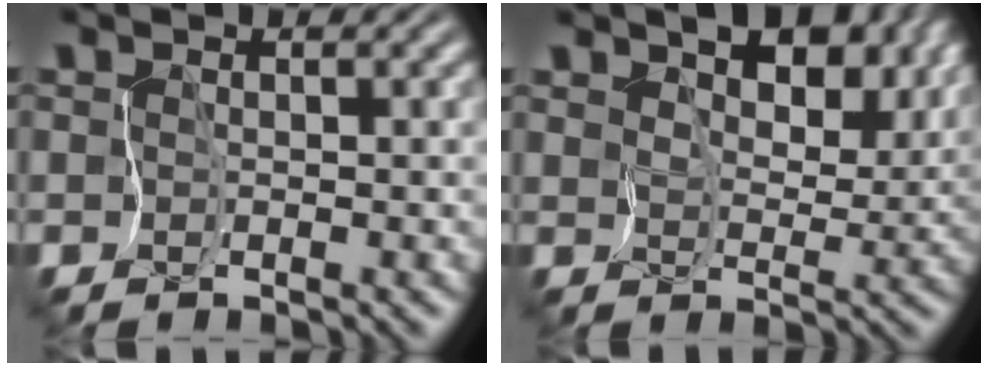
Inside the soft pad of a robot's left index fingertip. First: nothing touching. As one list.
[{"total": 7.3, "force": [4.4, 3.7, 4.5], "torque": [-0.086, -0.002, 0.070]}]